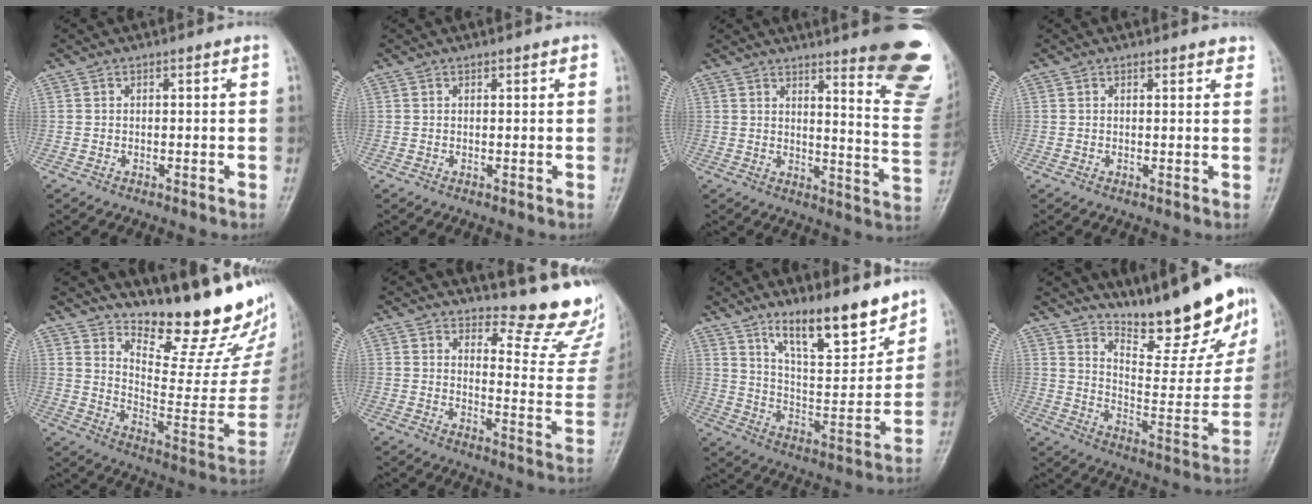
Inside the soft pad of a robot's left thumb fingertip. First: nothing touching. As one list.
[{"total": 0.8, "force": [0.5, 0.4, 0.5], "torque": [-0.004, -0.001, 0.005]}, {"total": 20.3, "force": [13.7, 3.5, 14.5], "torque": [-0.152, -0.108, 0.161]}, {"total": 2.0, "force": [1.7, 0.8, 0.7], "torque": [0.007, -0.004, 0.014]}, {"total": 21.1, "force": [16.7, 5.9, 11.5], "torque": [-0.125, -0.133, 0.245]}, {"total": 15.6, "force": [13.9, 4.5, 5.3], "torque": [-0.018, -0.149, 0.152]}, {"total": 15.6, "force": [11.5, 4.5, 9.5], "torque": [-0.117, -0.083, 0.198]}, {"total": 21.6, "force": [17.5, 5.3, 11.5], "torque": [-0.125, -0.119, 0.257]}]